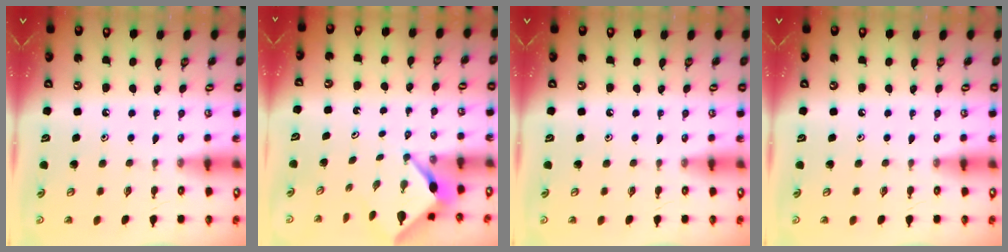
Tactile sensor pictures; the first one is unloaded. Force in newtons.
{"total": 3.3, "press": 3.3, "slide": 0.1}
{"total": 0.0}
{"total": 0.0}